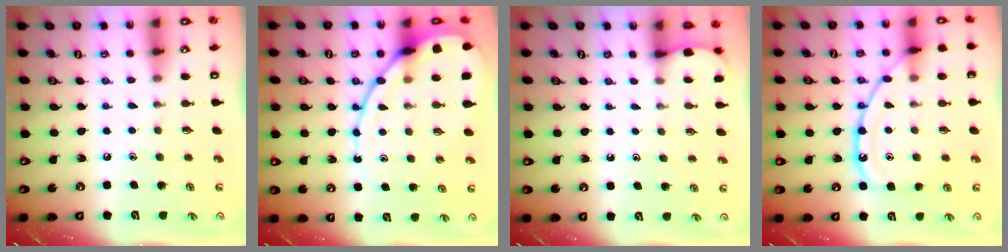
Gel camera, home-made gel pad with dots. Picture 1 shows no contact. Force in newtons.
{"total": 13.1, "press": 13.1, "slide": 1.2}
{"total": 1.3, "press": 1.3, "slide": 0.1}
{"total": 13.6, "press": 13.6, "slide": 1.0}